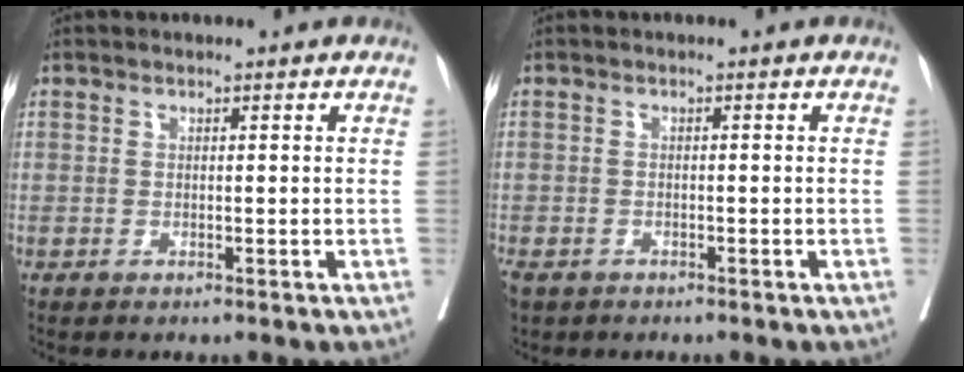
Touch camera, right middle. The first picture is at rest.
{"total": 3.7, "force": [-2.7, 1.8, 1.8], "torque": [-0.046, -0.005, -0.038]}